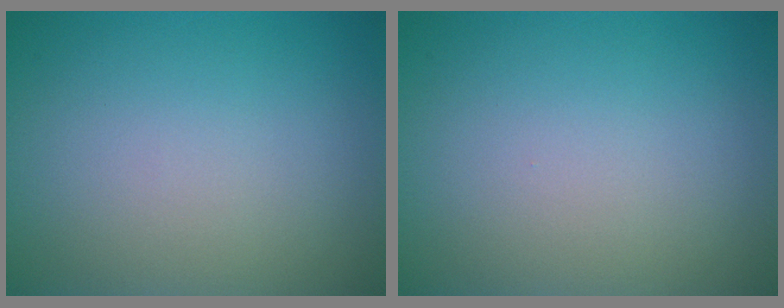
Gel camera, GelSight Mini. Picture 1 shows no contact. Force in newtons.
{"total": 0.0}